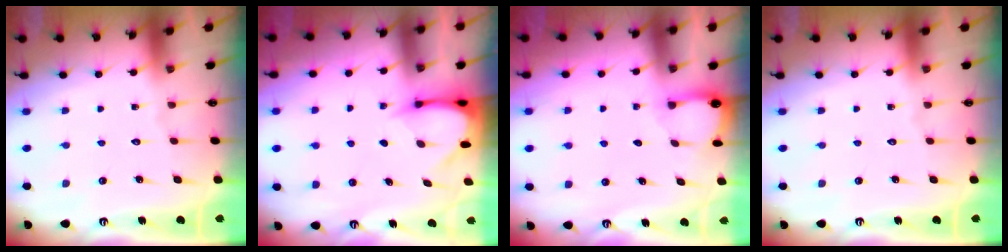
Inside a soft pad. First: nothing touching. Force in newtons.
{"total": 3.7, "press": 3.7, "slide": 0.3}
{"total": 2.0, "press": 2.0, "slide": 0.2}
{"total": 0.0}